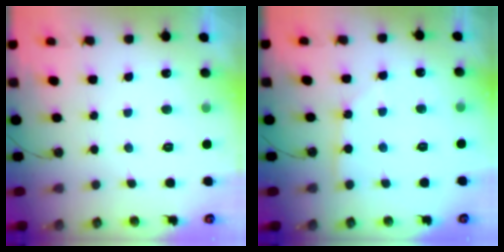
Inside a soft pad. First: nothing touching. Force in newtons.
{"total": 2.8, "press": 2.8, "slide": 0.3}